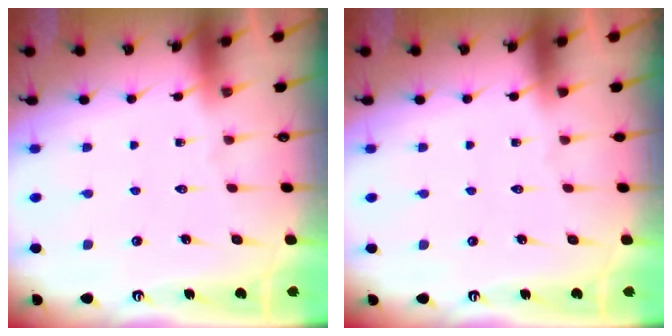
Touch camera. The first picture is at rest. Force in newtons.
{"total": 0.0}